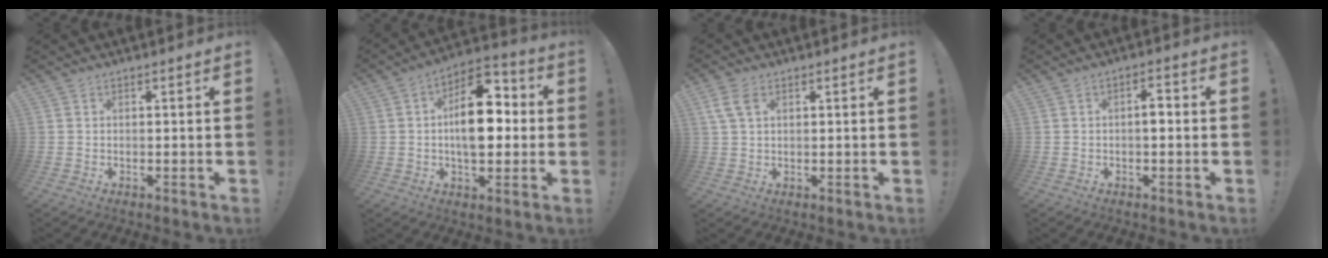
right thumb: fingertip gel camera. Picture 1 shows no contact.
{"total": 16.1, "force": [0.5, 9.5, 13.1], "torque": [-0.189, 0.012, 0.007]}
{"total": 5.2, "force": [2.0, 3.2, 3.6], "torque": [-0.068, 0.005, 0.041]}
{"total": 3.3, "force": [-0.5, 1.7, 2.8], "torque": [-0.041, 0.010, -0.013]}